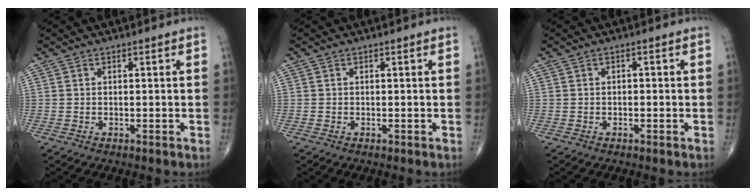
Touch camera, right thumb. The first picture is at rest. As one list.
[{"total": 0.0}, {"total": 0.7, "force": [-0.2, 0.4, 0.4], "torque": [-0.002, 0.004, -0.006]}]